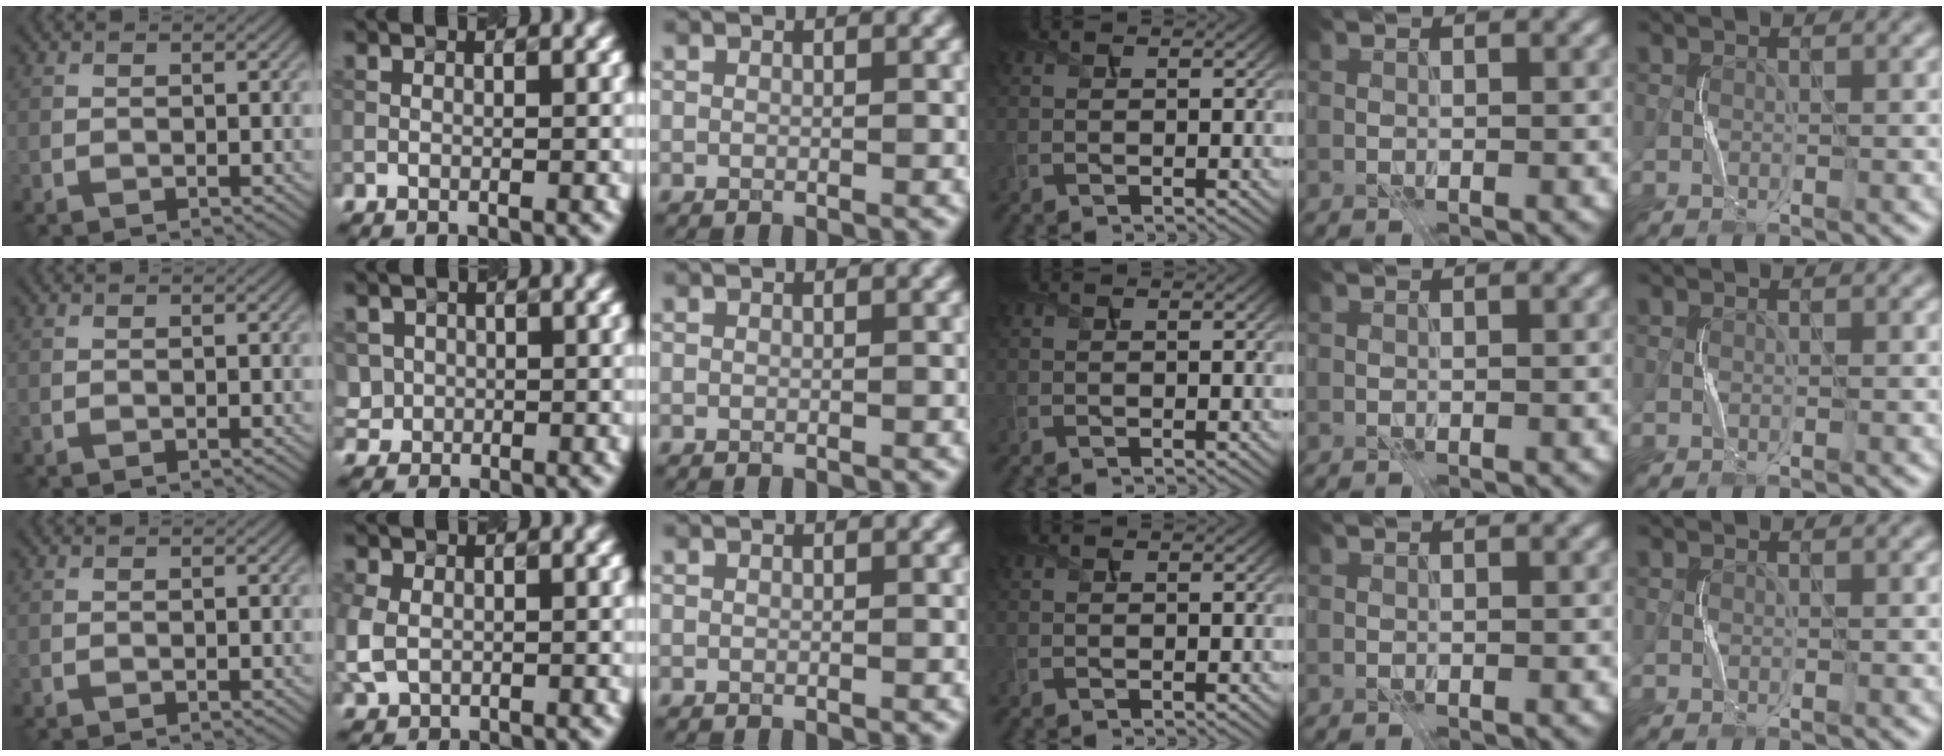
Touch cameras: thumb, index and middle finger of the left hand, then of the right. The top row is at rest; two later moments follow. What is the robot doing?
{"motion": "press", "object": "toy piano key"}